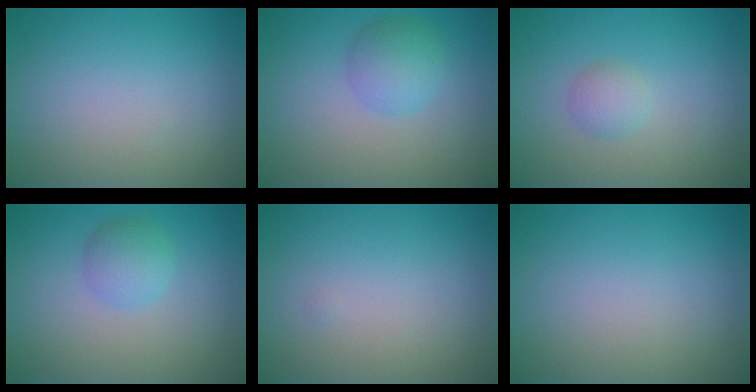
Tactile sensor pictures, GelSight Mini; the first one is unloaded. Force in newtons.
{"total": 3.0, "press": 2.9, "slide": 0.2}
{"total": 1.5, "press": 1.5, "slide": 0.0}
{"total": 2.2, "press": 2.2, "slide": 0.0}
{"total": 0.0}
{"total": 0.0}